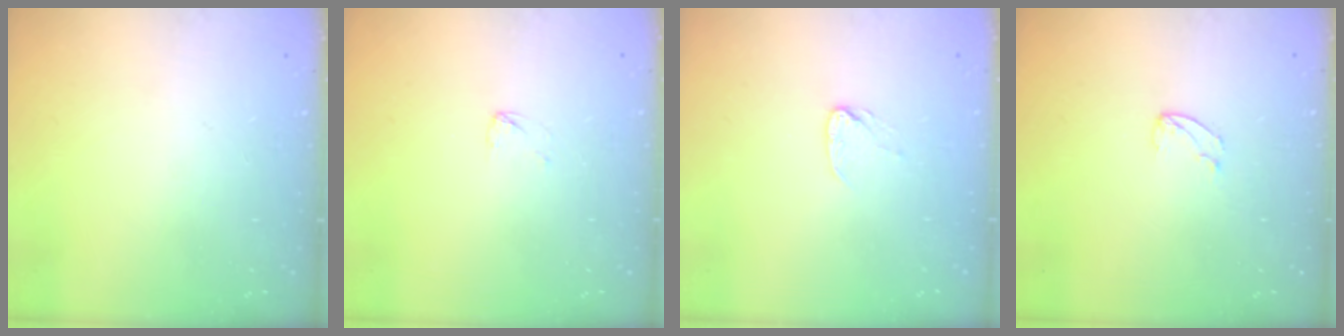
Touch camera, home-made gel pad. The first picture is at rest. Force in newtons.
{"total": 1.9, "press": 1.9, "slide": 0.1}
{"total": 3.4, "press": 3.4, "slide": 0.4}
{"total": 3.4, "press": 3.4, "slide": 0.3}